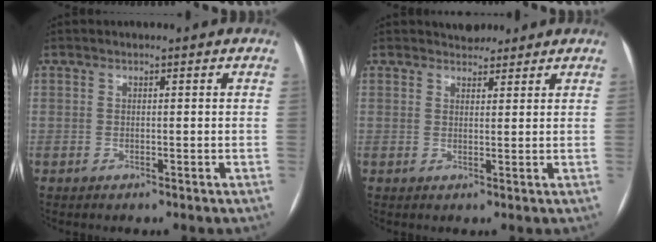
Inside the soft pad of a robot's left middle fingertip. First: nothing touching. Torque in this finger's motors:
{"motor_torque": [0.03, 0.00, 0.00, 0.00]}